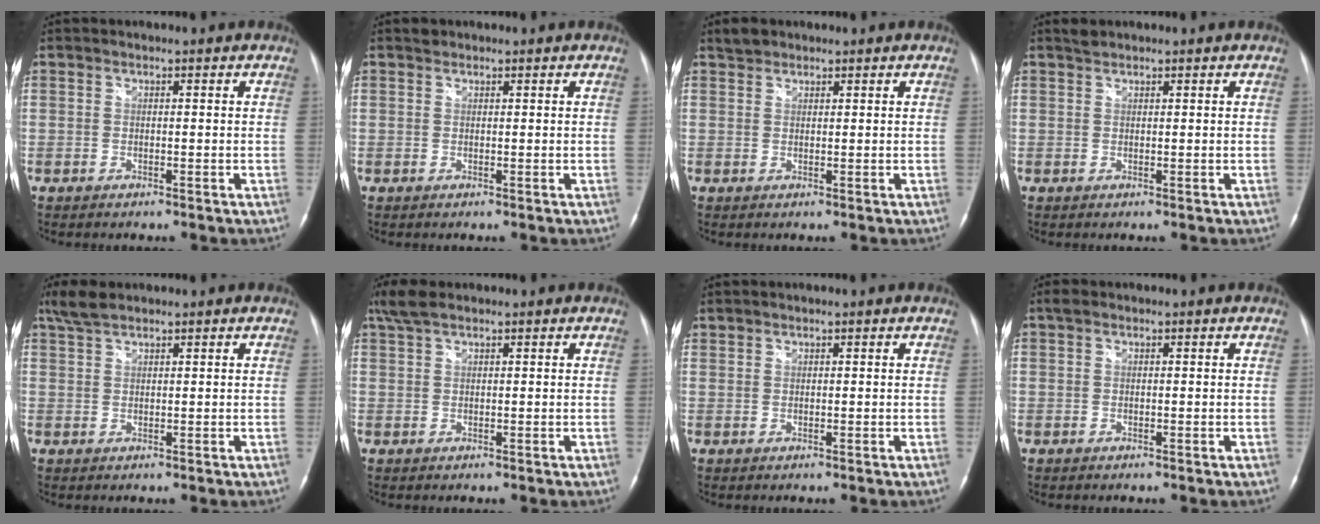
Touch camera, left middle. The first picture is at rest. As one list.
[{"total": 0.7, "force": [0.6, 0.4, 0.0], "torque": [-0.001, 0.006, 0.009]}, {"total": 1.9, "force": [1.6, 1.0, 0.3], "torque": [-0.009, 0.010, 0.028]}, {"total": 1.0, "force": [0.9, 0.2, 0.1], "torque": [-0.009, 0.009, 0.021]}, {"total": 3.3, "force": [2.8, 0.8, 1.7], "torque": [-0.044, 0.015, 0.060]}, {"total": 3.6, "force": [2.7, 1.0, 2.1], "torque": [-0.053, 0.022, 0.059]}, {"total": 0.7, "force": [0.7, 0.1, 0.0], "torque": [-0.006, 0.005, 0.017]}, {"total": 1.0, "force": [0.7, 0.5, 0.5], "torque": [-0.012, 0.019, 0.013]}]